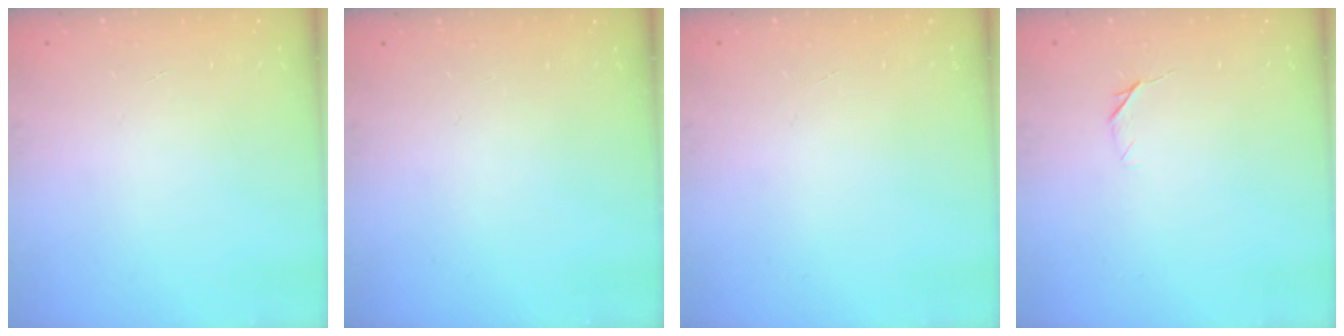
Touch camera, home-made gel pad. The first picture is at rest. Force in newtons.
{"total": 0.0}
{"total": 0.0}
{"total": 4.0, "press": 3.9, "slide": 1.0}